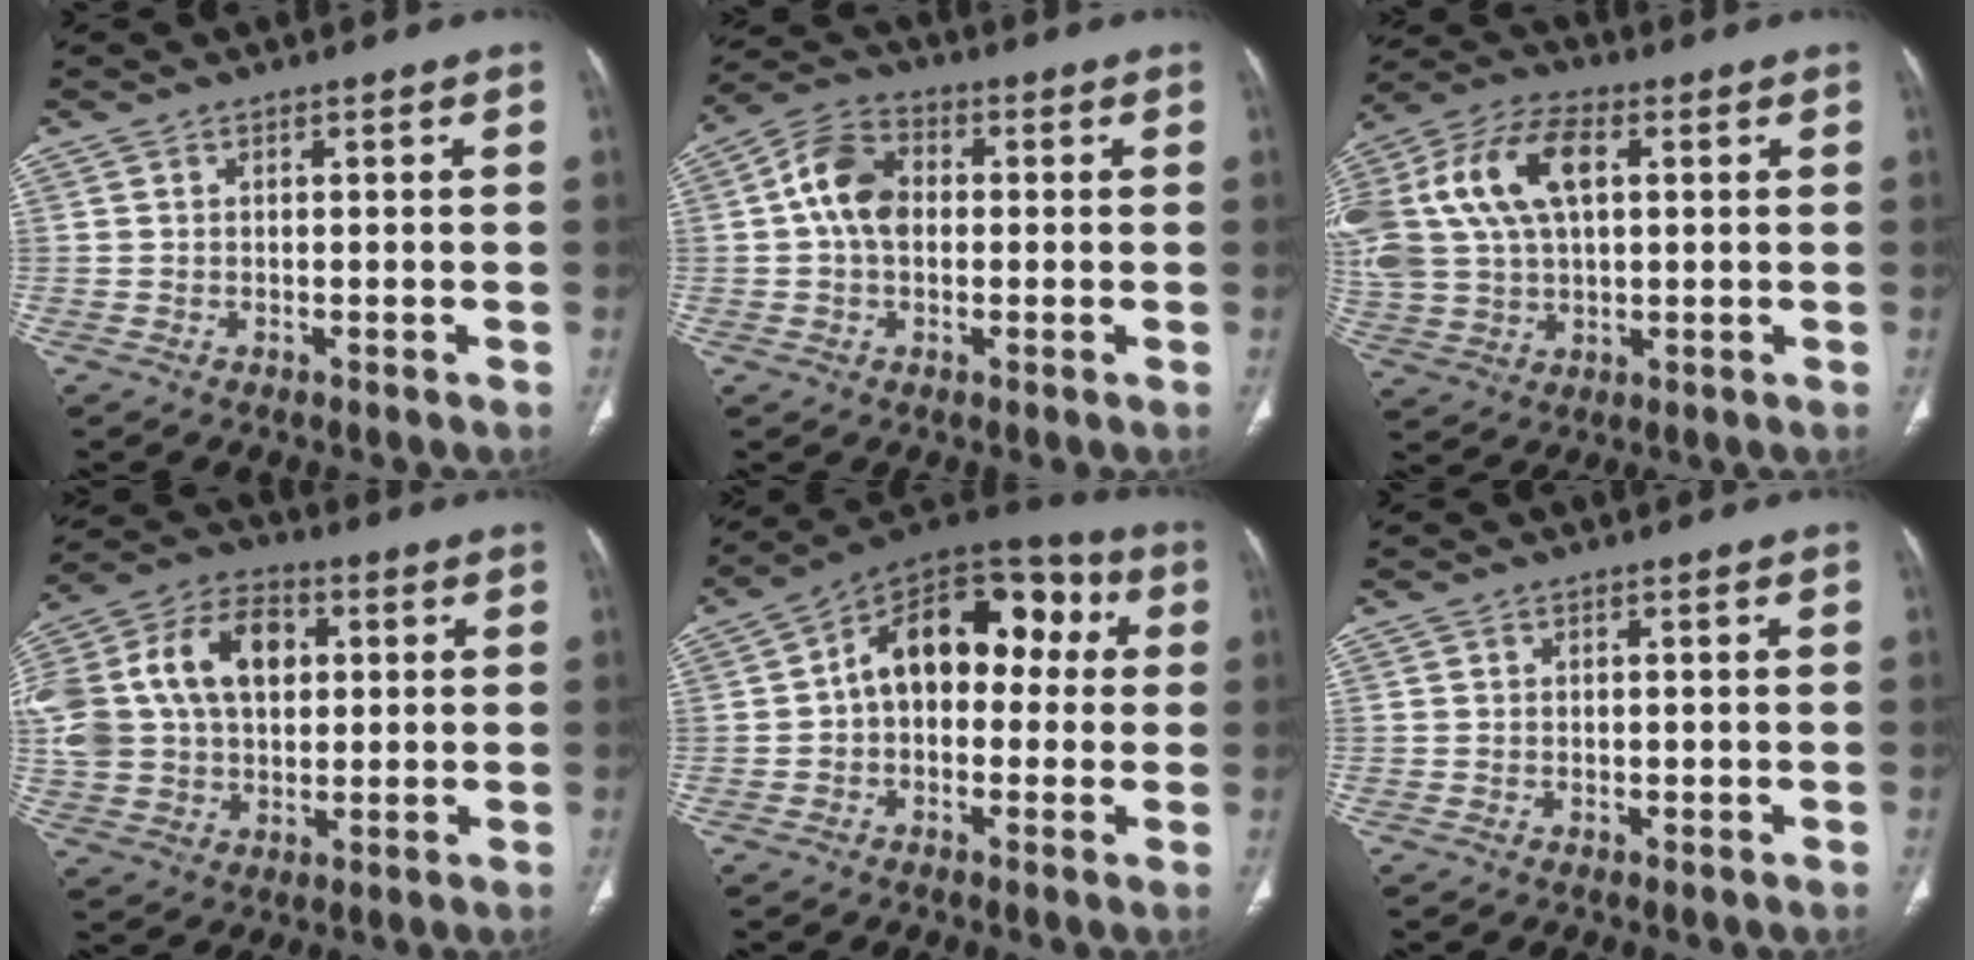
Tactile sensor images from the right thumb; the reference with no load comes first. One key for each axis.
{"total": 9.2, "fx": 0.6, "fy": 6.5, "fz": 6.5, "tx": -0.112, "ty": 0.023, "tz": 0.003}
{"total": 22.6, "fx": 5.6, "fy": 13.6, "fz": 17.1, "tx": -0.391, "ty": 0.029, "tz": 0.104}
{"total": 26.8, "fx": 5.8, "fy": 19.0, "fz": 18.0, "tx": -0.405, "ty": 0.058, "tz": 0.116}
{"total": 17.2, "fx": 2.0, "fy": 11.1, "fz": 13.0, "tx": -0.145, "ty": 0.055, "tz": 0.016}
{"total": 0.5, "fx": -0.2, "fy": 0.3, "fz": 0.4, "tx": -0.005, "ty": 0.000, "tz": -0.004}